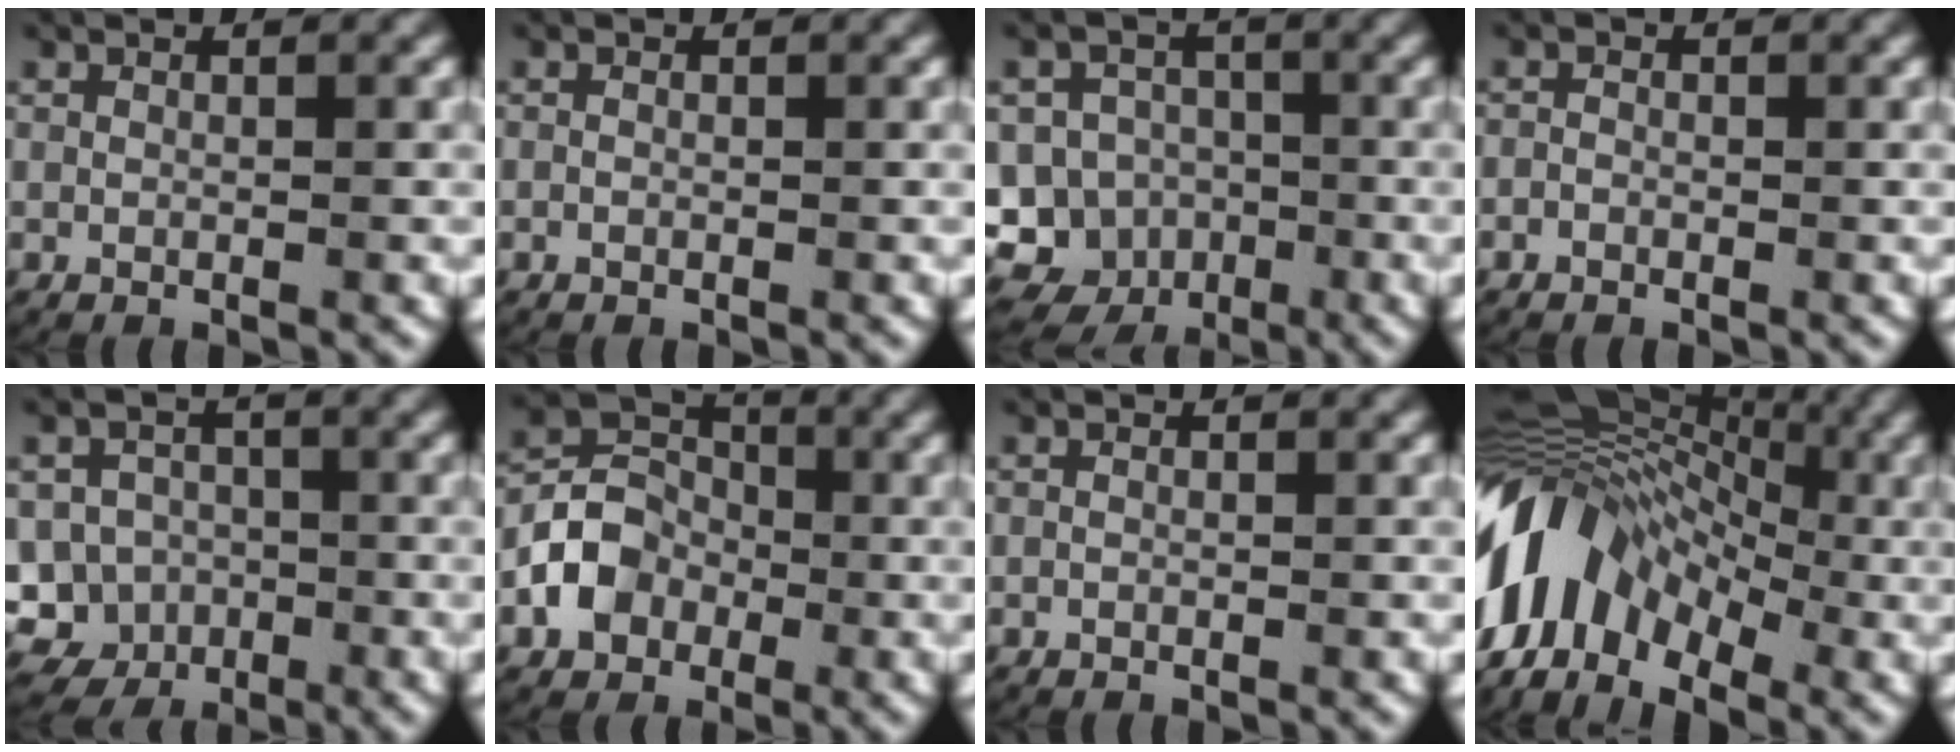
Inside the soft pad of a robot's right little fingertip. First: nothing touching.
{"total": 0.0}
{"total": 15.0, "force": [-5.4, 13.4, 4.1], "torque": [-0.096, -0.067, -0.092]}
{"total": 0.7, "force": [-0.5, 0.5, 0.0], "torque": [-0.003, -0.001, -0.011]}
{"total": 11.7, "force": [-4.8, 10.3, 2.6], "torque": [-0.060, -0.046, -0.084]}
{"total": 6.1, "force": [-1.0, 5.1, 3.3], "torque": [-0.071, 0.000, -0.021]}
{"total": 0.0}
{"total": 16.4, "force": [-2.6, 13.0, 9.6], "torque": [-0.208, -0.018, -0.046]}